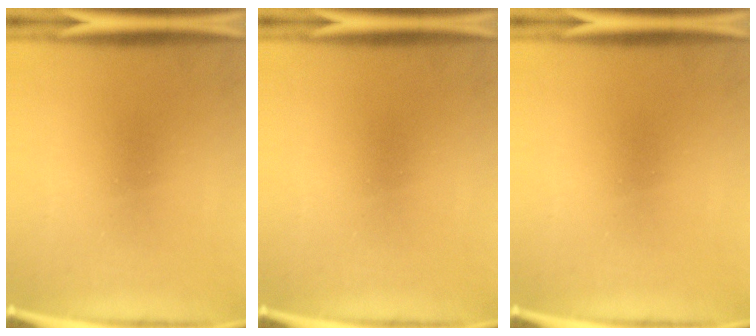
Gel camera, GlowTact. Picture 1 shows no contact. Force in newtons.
{"total": 0.0}
{"total": 0.0}